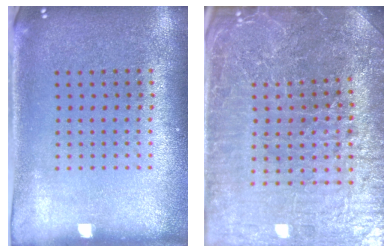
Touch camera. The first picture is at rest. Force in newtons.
{"total": 5.5, "press": 5.1, "slide": 1.9}